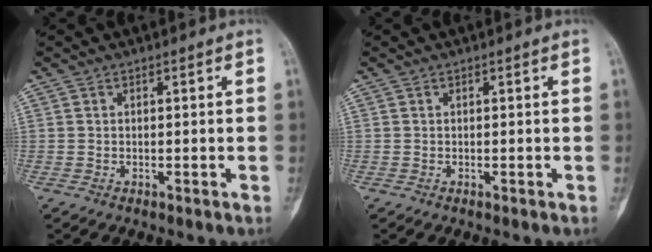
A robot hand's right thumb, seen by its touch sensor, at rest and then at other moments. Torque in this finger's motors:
{"motor_torque": [0.00, 0.00, 0.04, 0.00, 0.00]}